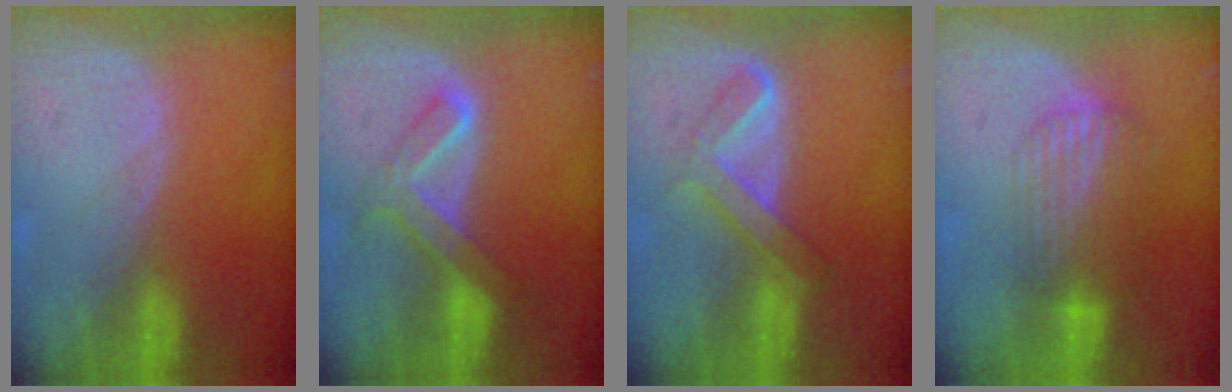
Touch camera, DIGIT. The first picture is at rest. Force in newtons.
{"total": 6.1, "press": 5.8, "slide": 1.8}
{"total": 5.4, "press": 5.0, "slide": 2.0}
{"total": 7.0, "press": 5.8, "slide": 3.8}